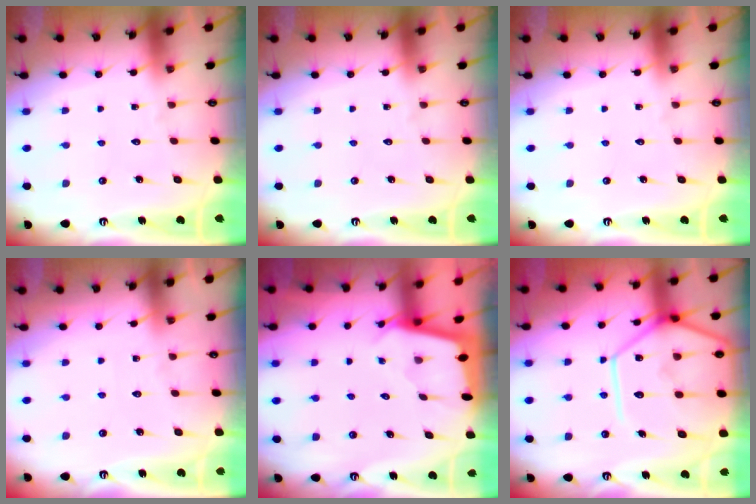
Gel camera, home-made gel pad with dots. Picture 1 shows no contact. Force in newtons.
{"total": 0.0}
{"total": 0.0}
{"total": 1.7, "press": 1.7, "slide": 0.4}
{"total": 1.9, "press": 1.9, "slide": 0.2}
{"total": 19.7, "press": 19.6, "slide": 2.1}